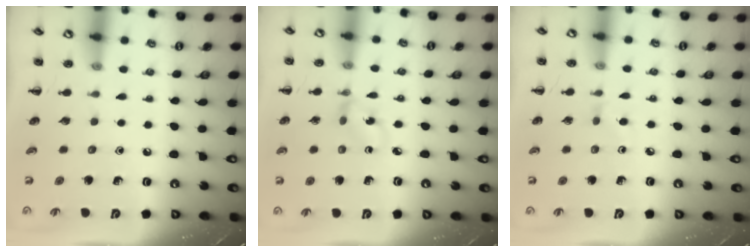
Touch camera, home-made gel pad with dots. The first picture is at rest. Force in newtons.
{"total": 1.6, "press": 1.4, "slide": 0.6}
{"total": 2.6, "press": 2.4, "slide": 1.1}